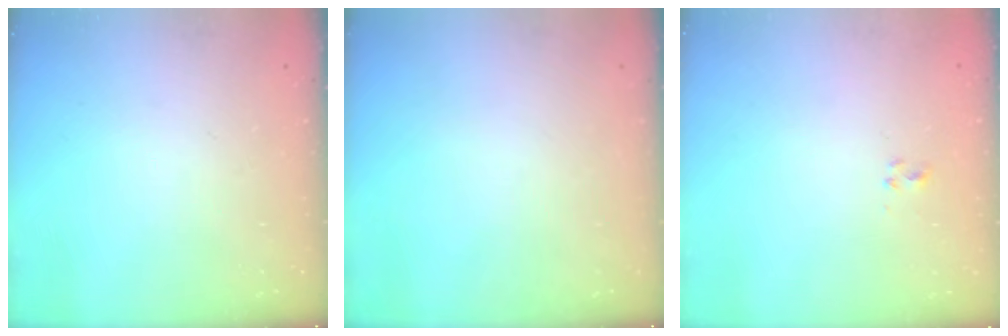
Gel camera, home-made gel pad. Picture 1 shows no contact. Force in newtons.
{"total": 0.0}
{"total": 2.0, "press": 1.8, "slide": 1.0}